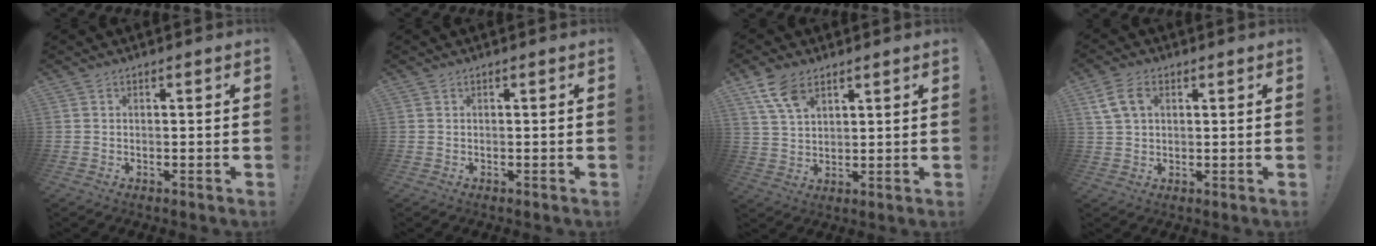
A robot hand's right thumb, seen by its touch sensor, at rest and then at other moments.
{"total": 0.0}
{"total": 8.7, "force": [5.1, 4.8, 5.2], "torque": [-0.096, -0.014, 0.100]}
{"total": 7.9, "force": [3.2, 5.0, 5.2], "torque": [-0.096, 0.004, 0.063]}